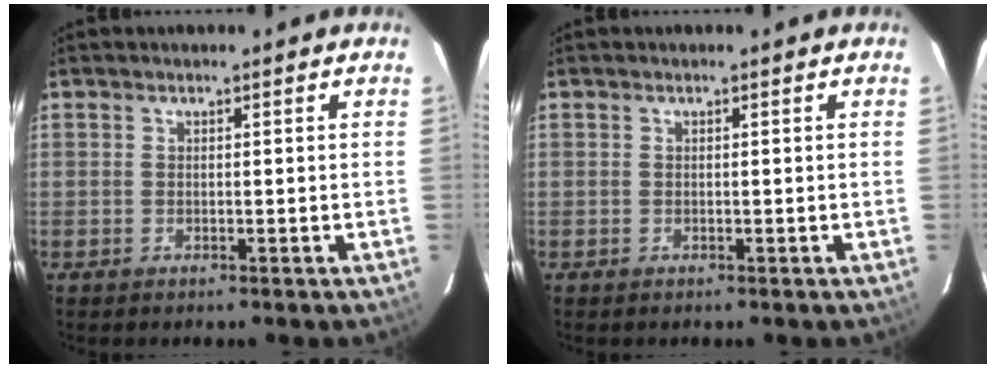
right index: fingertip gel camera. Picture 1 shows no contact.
{"total": 0.0}